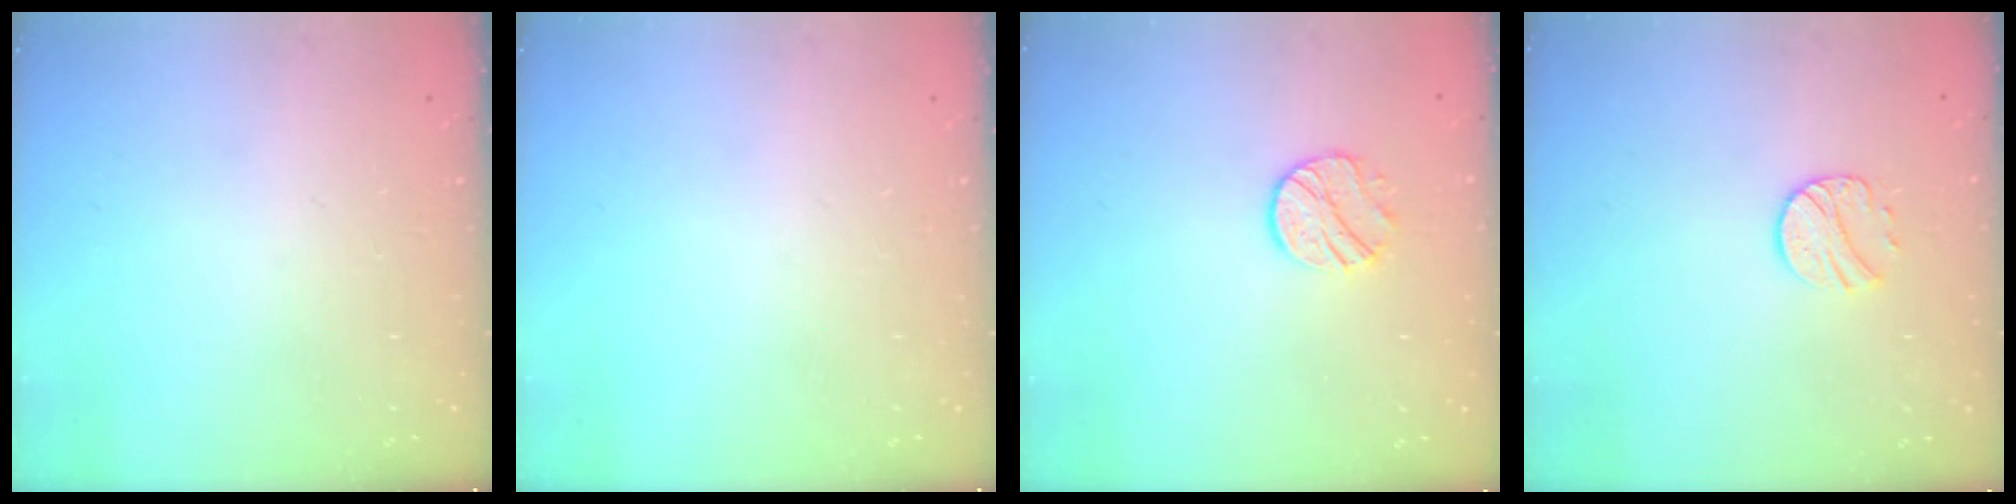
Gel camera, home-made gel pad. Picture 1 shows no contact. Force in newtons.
{"total": 0.0}
{"total": 8.6, "press": 8.5, "slide": 0.1}
{"total": 9.3, "press": 9.3, "slide": 0.6}